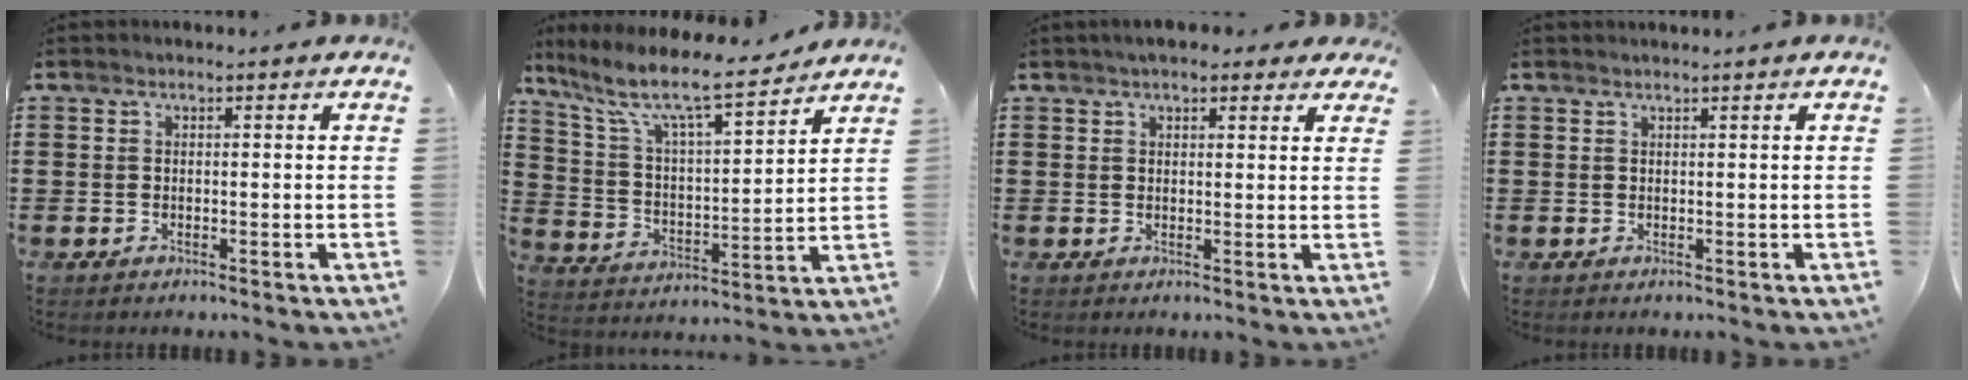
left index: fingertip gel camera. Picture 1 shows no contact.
{"total": 8.6, "force": [6.9, 1.1, 5.0], "torque": [-0.127, -0.046, 0.111]}
{"total": 3.3, "force": [2.7, 1.2, 1.5], "torque": [-0.036, 0.005, 0.049]}
{"total": 0.5, "force": [0.5, -0.2, 0.2], "torque": [-0.005, -0.003, 0.010]}